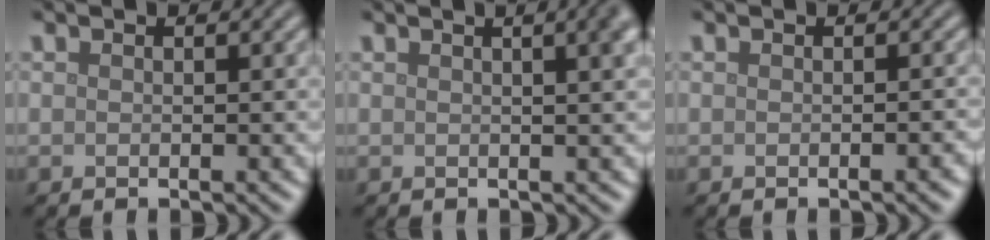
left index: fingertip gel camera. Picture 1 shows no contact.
{"total": 7.7, "force": [2.9, 3.8, 6.0], "torque": [-0.013, 0.050, -0.003]}
{"total": 1.0, "force": [-0.4, 0.2, 0.9], "torque": [-0.008, 0.001, -0.005]}